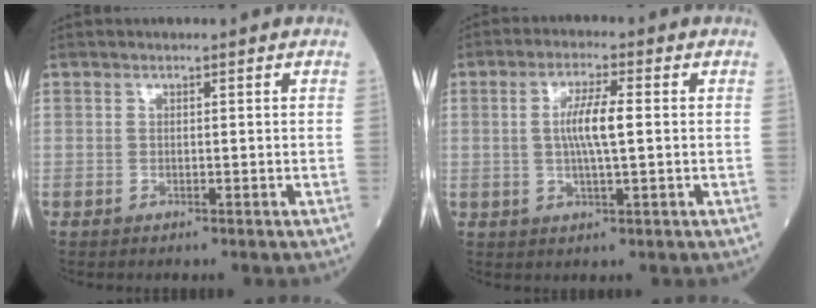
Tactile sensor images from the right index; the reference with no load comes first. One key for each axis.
{"total": 5.8, "fx": 0.4, "fy": 0.5, "fz": 5.8, "tx": -0.112, "ty": 0.003, "tz": 0.005}